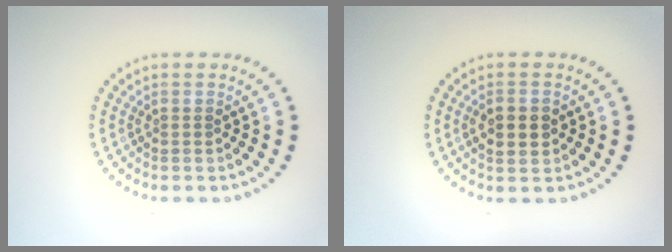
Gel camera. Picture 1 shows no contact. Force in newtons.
{"total": 2.5, "press": 2.5, "slide": 0.1}